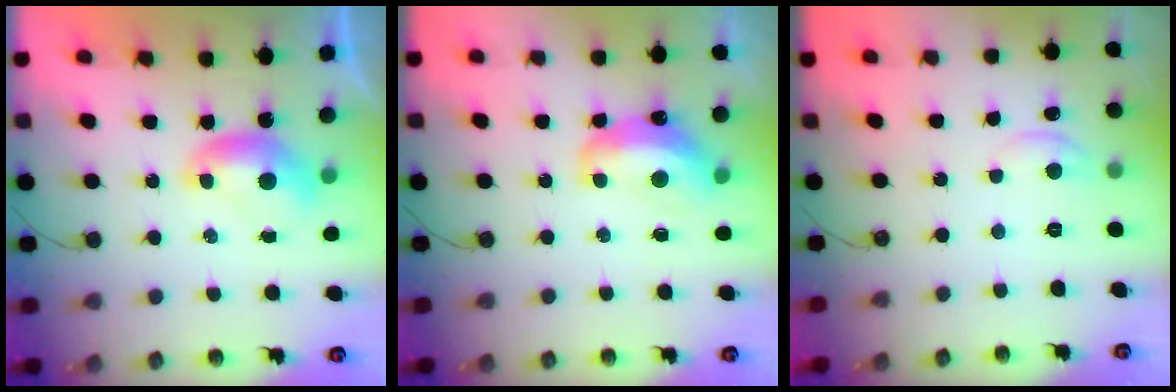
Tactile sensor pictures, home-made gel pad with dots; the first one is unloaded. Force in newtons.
{"total": 5.9, "press": 5.8, "slide": 1.3}
{"total": 1.1, "press": 1.1, "slide": 0.2}